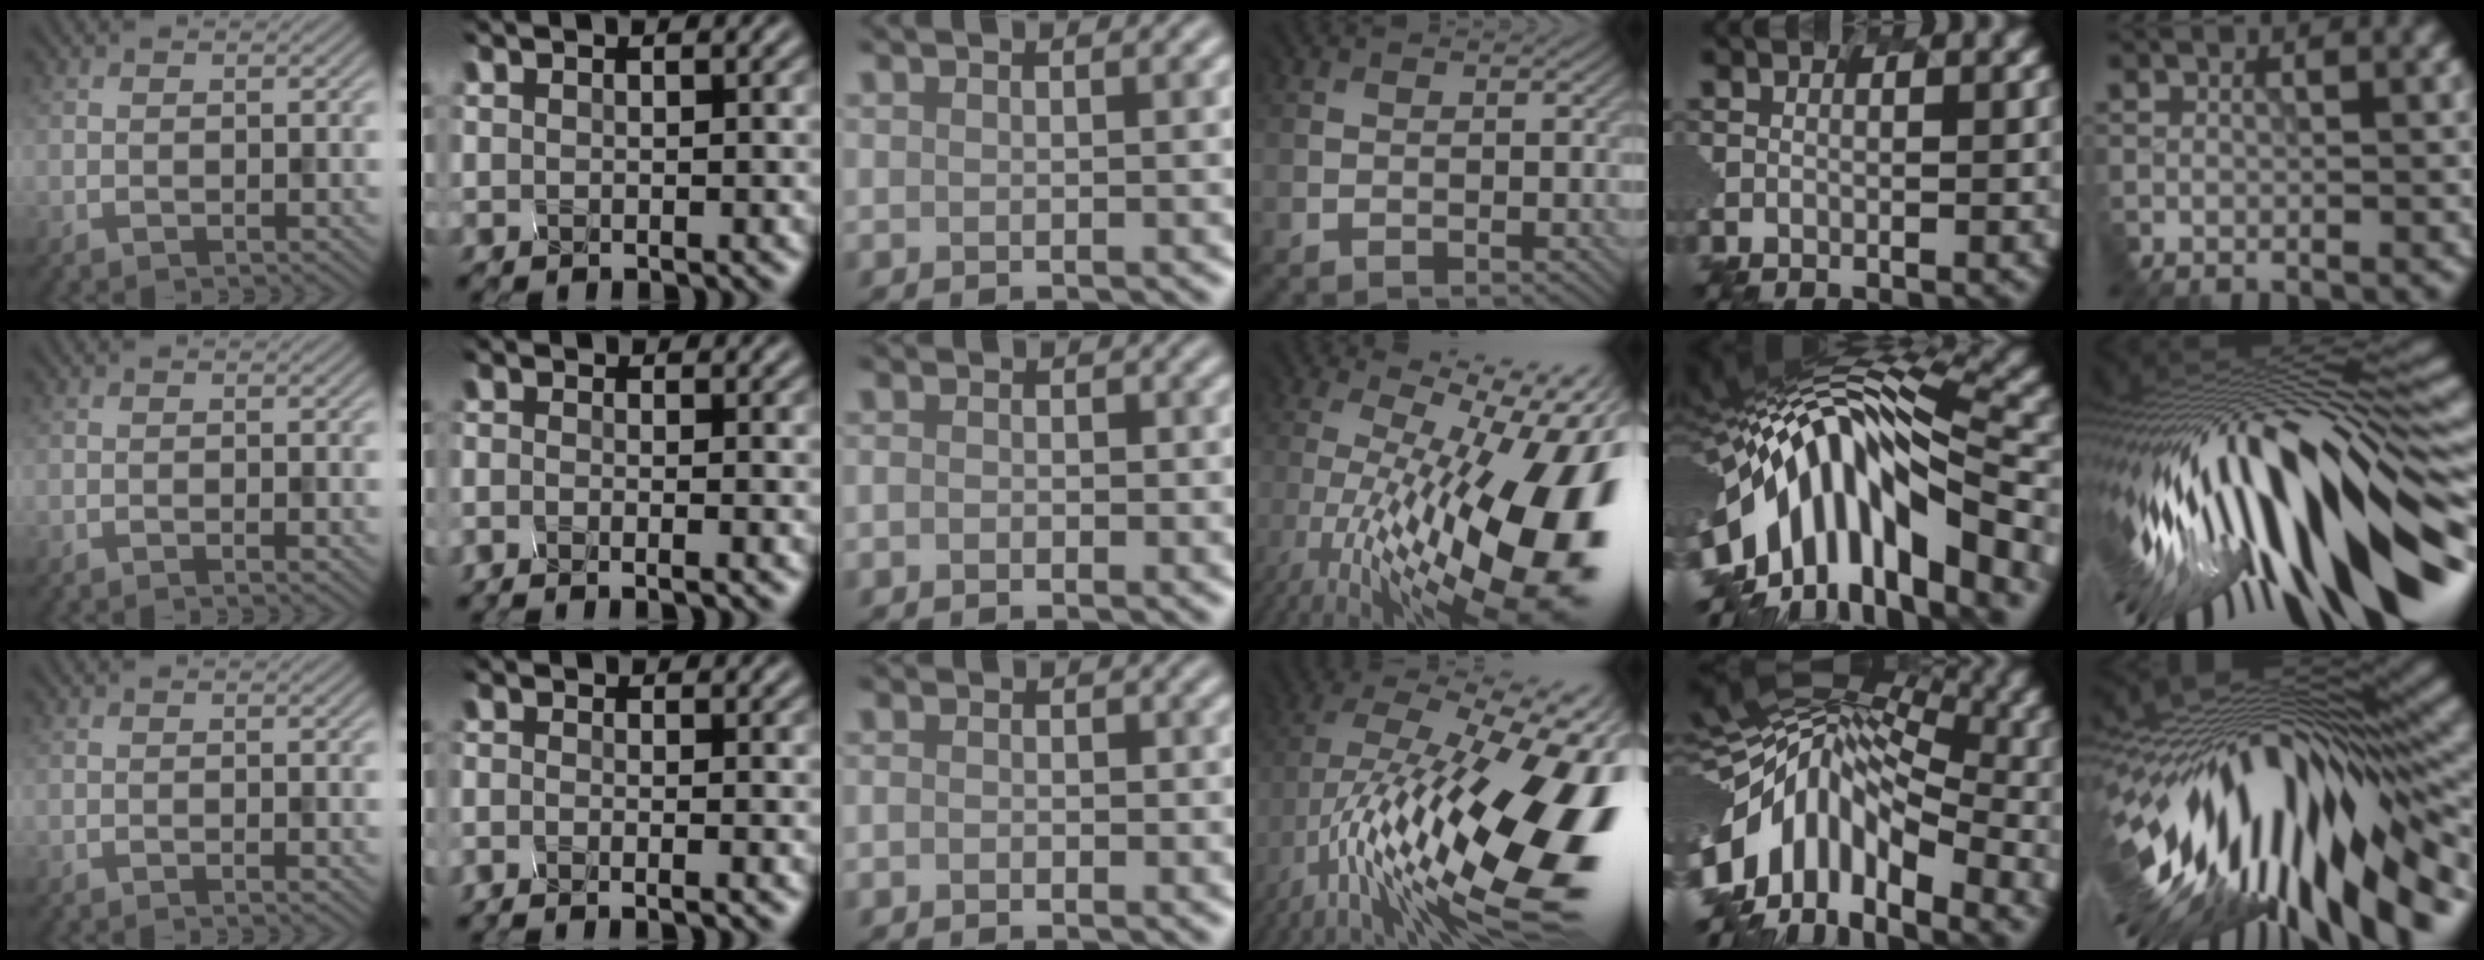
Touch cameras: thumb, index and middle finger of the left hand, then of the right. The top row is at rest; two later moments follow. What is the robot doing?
{"motion": "disassemble", "object": "hinged tin"}